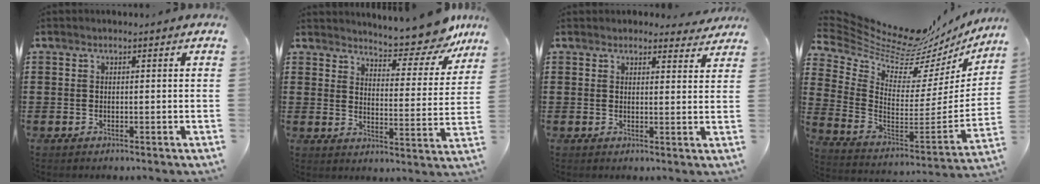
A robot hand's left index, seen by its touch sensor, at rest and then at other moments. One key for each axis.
{"total": 7.4, "fx": 7.1, "fy": 0.3, "fz": 2.1, "tx": -0.040, "ty": -0.059, "tz": 0.120}
{"total": 2.8, "fx": 2.7, "fy": 0.7, "fz": 0.4, "tx": 0.001, "ty": -0.011, "tz": 0.048}
{"total": 7.9, "fx": 7.2, "fy": 2.2, "fz": 2.4, "tx": -0.083, "ty": -0.073, "tz": 0.120}